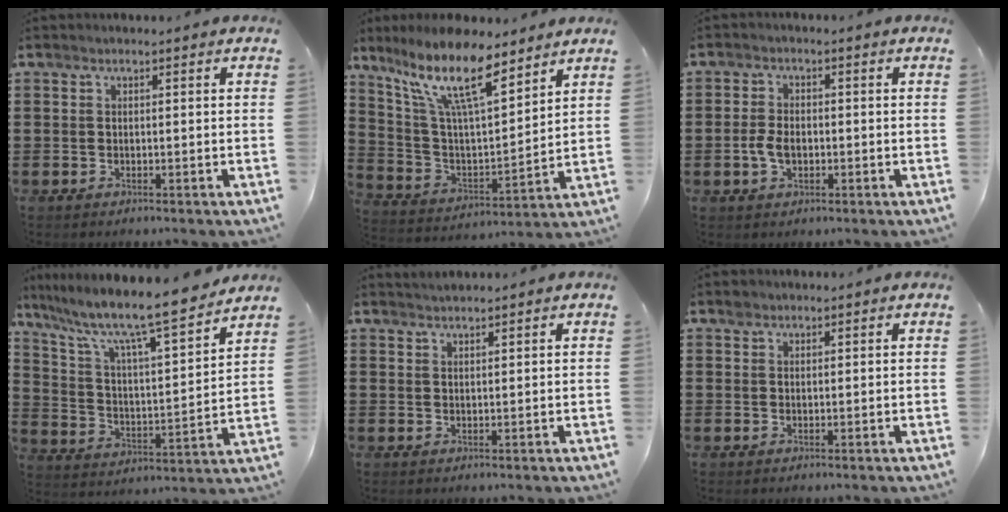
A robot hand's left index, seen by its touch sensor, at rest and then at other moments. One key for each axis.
{"total": 13.7, "fx": 9.2, "fy": 3.5, "fz": 9.6, "tx": -0.217, "ty": -0.038, "tz": 0.160}
{"total": 3.8, "fx": -0.7, "fy": 2.2, "fz": 2.9, "tx": -0.076, "ty": -0.004, "tz": -0.019}
{"total": 9.8, "fx": 8.3, "fy": 0.4, "fz": 5.1, "tx": -0.135, "ty": -0.063, "tz": 0.134}
{"total": 1.3, "fx": 1.3, "fy": 0.0, "fz": 0.1, "tx": -0.004, "ty": 0.001, "tz": 0.025}
{"total": 1.1, "fx": 0.8, "fy": 0.7, "fz": 0.1, "tx": -0.004, "ty": 0.003, "tz": 0.017}